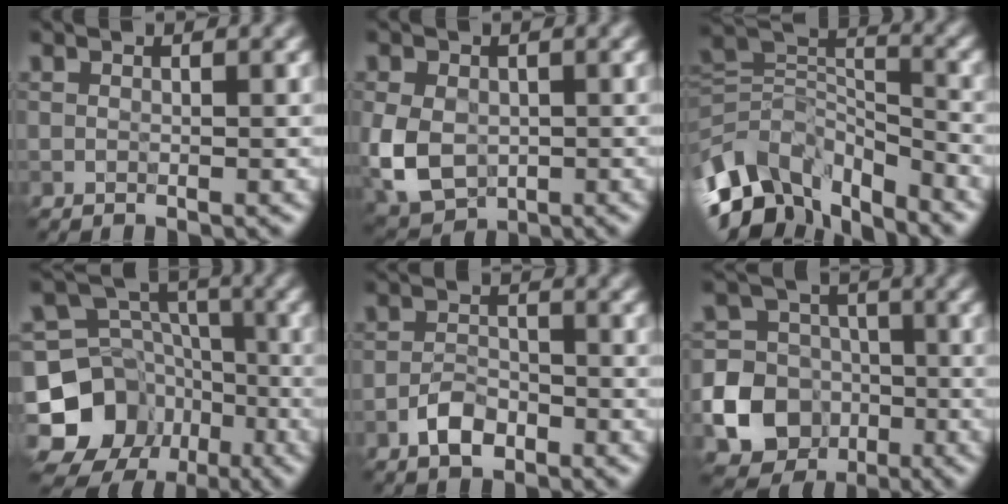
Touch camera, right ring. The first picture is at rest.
{"total": 6.5, "force": [-0.9, 4.9, 4.1], "torque": [-0.100, -0.017, -0.015]}
{"total": 11.3, "force": [-6.7, 6.4, 6.5], "torque": [-0.128, -0.002, -0.127]}
{"total": 11.3, "force": [-5.7, 9.1, 3.5], "torque": [-0.081, 0.016, -0.105]}
{"total": 2.8, "force": [-1.7, 1.4, 1.6], "torque": [-0.027, 0.006, -0.036]}
{"total": 16.7, "force": [-5.6, 15.4, 3.3], "torque": [-0.094, -0.036, -0.106]}